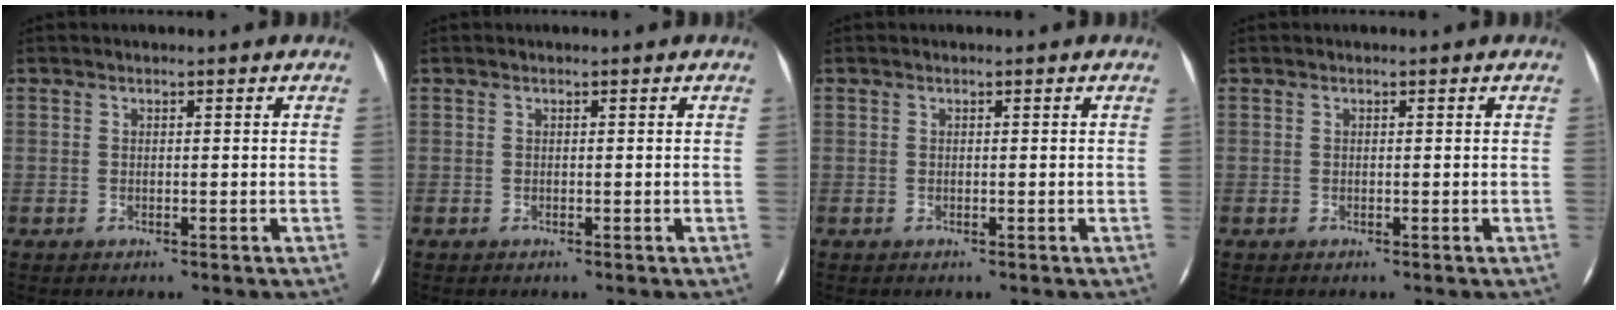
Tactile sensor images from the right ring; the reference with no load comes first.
{"total": 0.0}
{"total": 0.0}
{"total": 0.0}